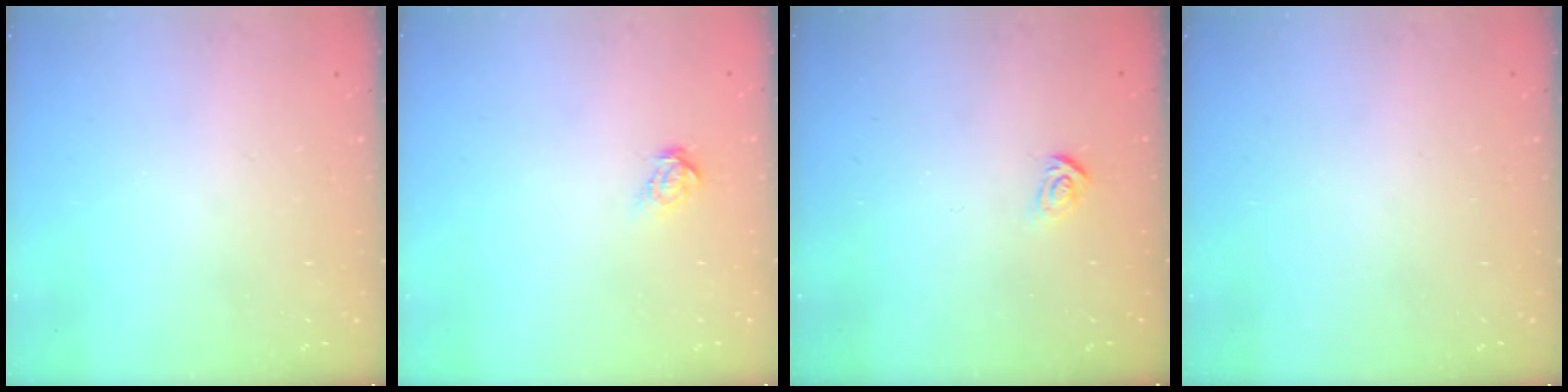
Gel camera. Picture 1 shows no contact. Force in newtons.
{"total": 5.4, "press": 5.4, "slide": 0.4}
{"total": 2.6, "press": 2.6, "slide": 0.3}
{"total": 0.0}